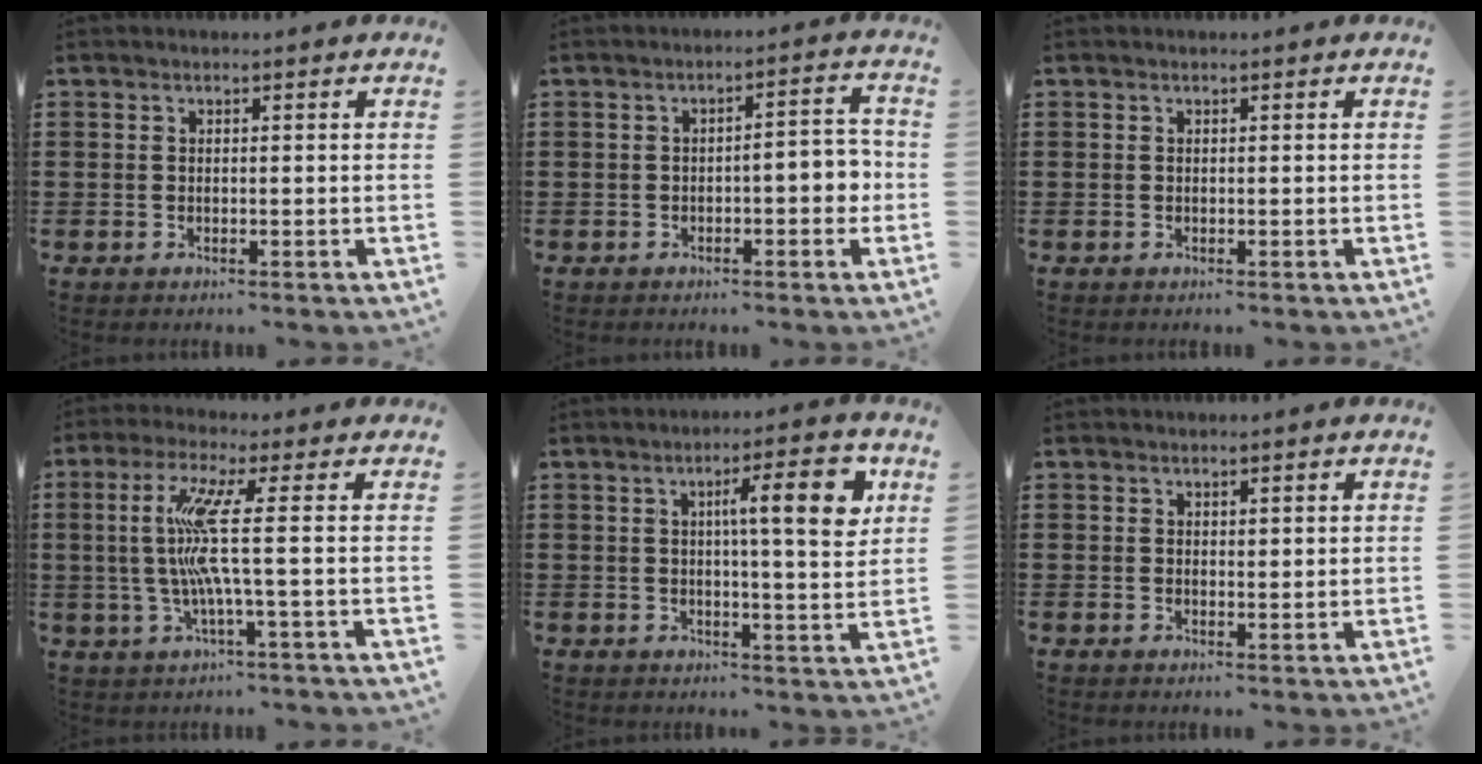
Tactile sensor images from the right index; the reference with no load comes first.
{"total": 3.8, "force": [-1.1, 1.3, 3.5], "torque": [-0.052, 0.004, -0.024]}
{"total": 0.0}
{"total": 8.8, "force": [0.2, -0.6, 8.7], "torque": [-0.198, -0.021, -0.015]}
{"total": 9.3, "force": [3.0, 1.5, 8.7], "torque": [-0.132, -0.009, 0.037]}
{"total": 0.9, "force": [0.6, 0.4, 0.4], "torque": [-0.008, 0.004, 0.012]}